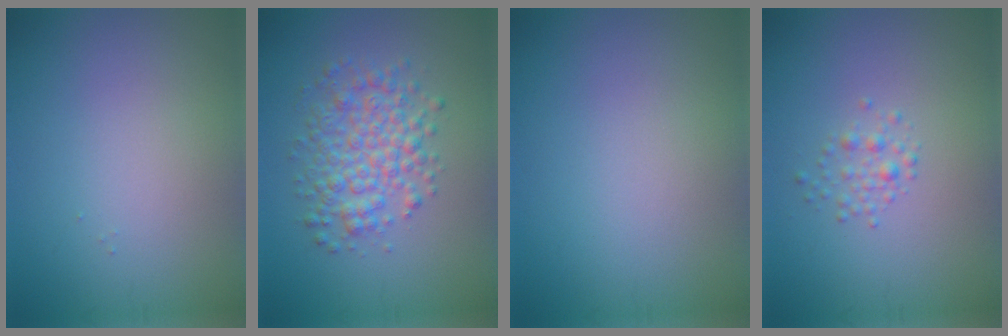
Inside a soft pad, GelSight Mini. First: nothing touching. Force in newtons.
{"total": 4.7, "press": 4.7, "slide": 0.1}
{"total": 0.0}
{"total": 1.3, "press": 1.3, "slide": 0.0}